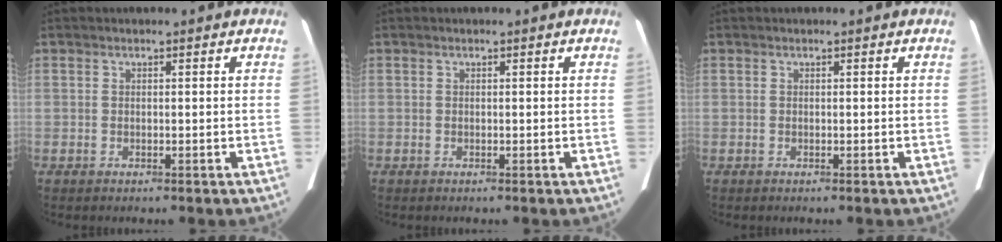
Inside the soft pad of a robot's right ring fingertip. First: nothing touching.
{"total": 0.0}
{"total": 0.0}